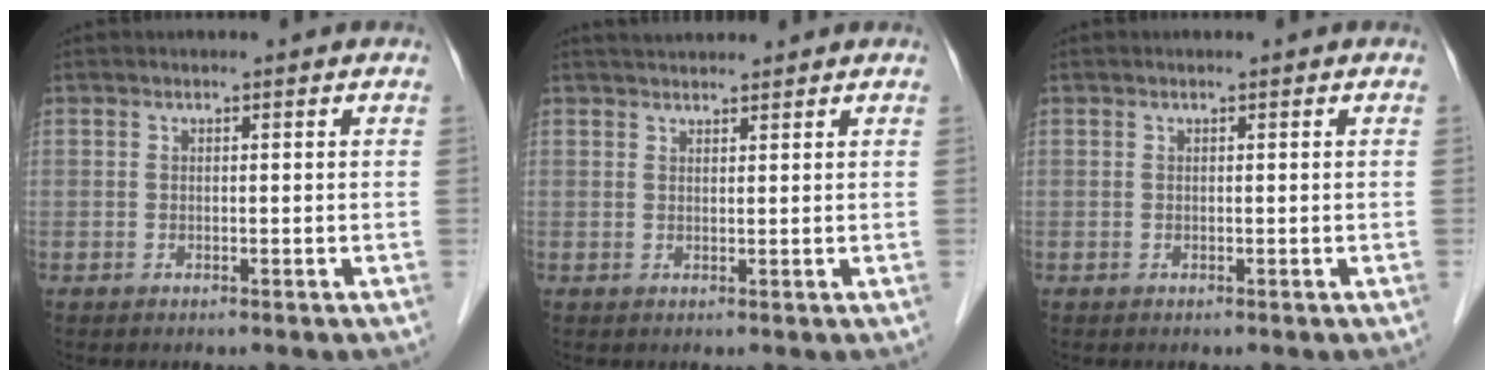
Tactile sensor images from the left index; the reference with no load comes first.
{"total": 3.6, "force": [3.4, 0.6, 1.1], "torque": [-0.015, 0.032, 0.057]}
{"total": 0.0}